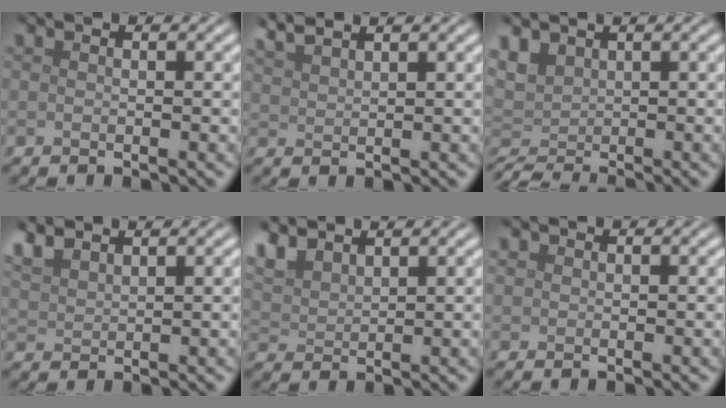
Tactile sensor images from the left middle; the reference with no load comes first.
{"total": 2.5, "force": [2.3, 0.4, 1.0], "torque": [-0.009, 0.008, 0.044]}
{"total": 2.1, "force": [0.2, 1.8, 1.1], "torque": [-0.035, -0.009, 0.001]}
{"total": 2.9, "force": [2.6, 0.8, 1.1], "torque": [-0.028, 0.010, 0.054]}
{"total": 4.1, "force": [3.3, 1.7, 1.8], "torque": [-0.050, 0.012, 0.068]}
{"total": 0.6, "force": [0.3, 0.5, 0.1], "torque": [0.002, 0.000, 0.005]}